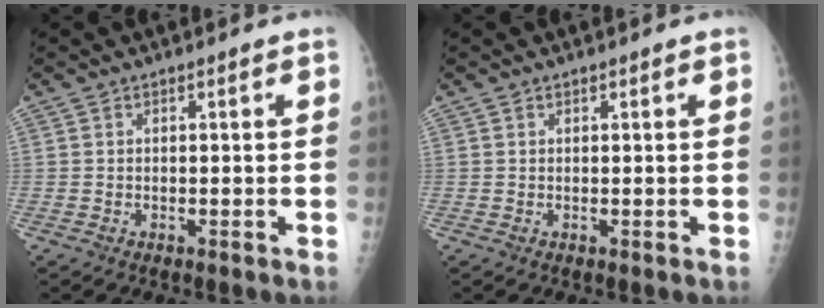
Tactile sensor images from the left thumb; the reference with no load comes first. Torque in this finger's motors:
{"motor_torque": [-0.21, 0.01, -0.22, -0.06, -0.01]}